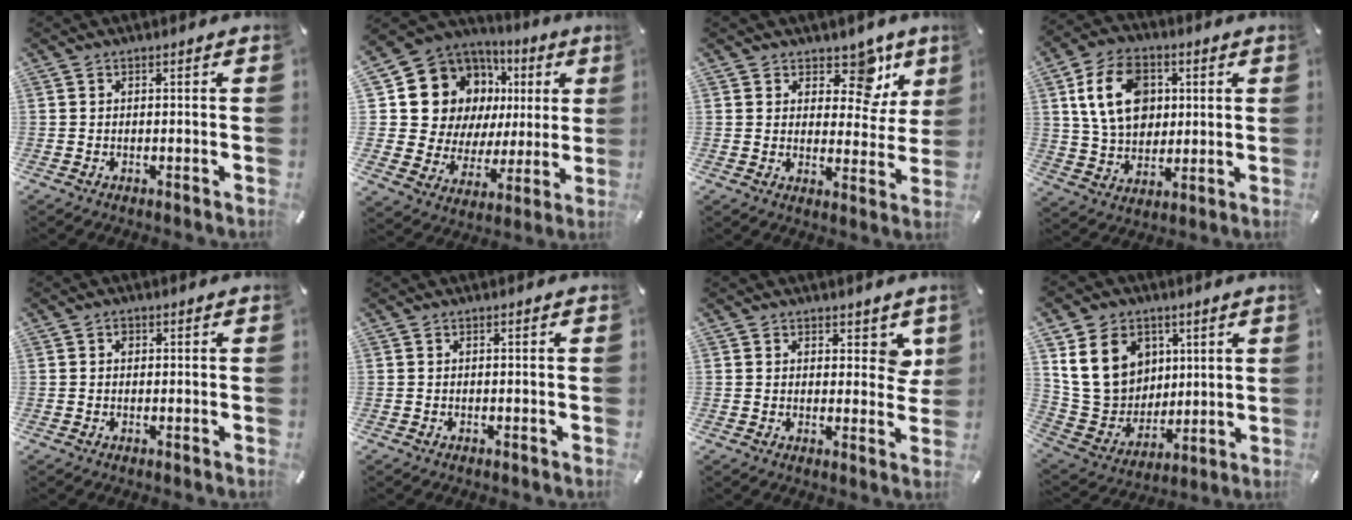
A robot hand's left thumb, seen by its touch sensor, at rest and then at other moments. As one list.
[{"total": 16.4, "force": [6.4, 13.7, 6.5], "torque": [-0.108, -0.046, 0.141]}, {"total": 11.2, "force": [7.3, 6.2, 5.7], "torque": [-0.060, -0.054, 0.125]}, {"total": 14.3, "force": [3.2, 10.9, 8.6], "torque": [-0.176, 0.011, 0.057]}, {"total": 1.0, "force": [0.2, 0.9, 0.4], "torque": [-0.008, 0.006, 0.002]}, {"total": 0.0}, {"total": 5.1, "force": [2.8, 3.4, 2.6], "torque": [-0.011, -0.013, 0.043]}, {"total": 16.9, "force": [5.7, 14.2, 7.2], "torque": [-0.139, -0.020, 0.115]}]